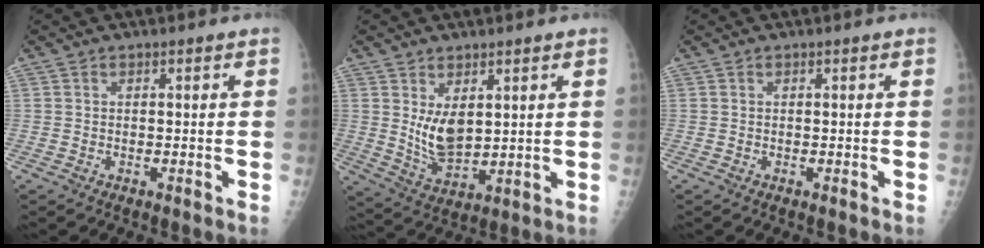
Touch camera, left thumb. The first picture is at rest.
{"total": 7.5, "force": [2.2, 4.1, 5.8], "torque": [-0.089, -0.028, 0.057]}
{"total": 0.0}